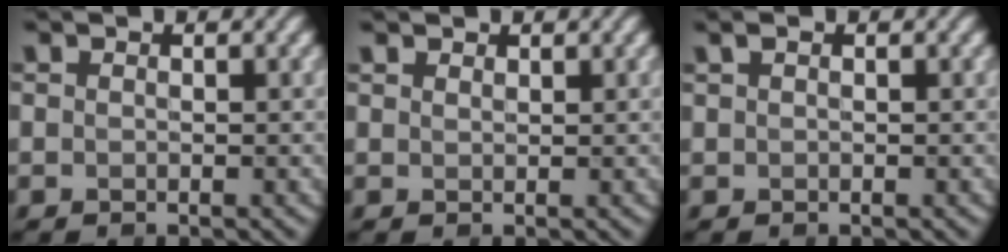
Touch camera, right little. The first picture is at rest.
{"total": 1.0, "force": [1.0, 0.2, 0.2], "torque": [-0.007, -0.002, 0.021]}
{"total": 0.6, "force": [0.3, 0.2, 0.5], "torque": [-0.010, 0.003, 0.007]}